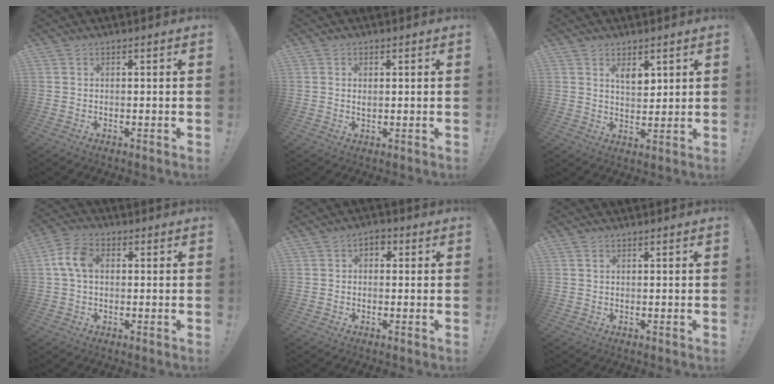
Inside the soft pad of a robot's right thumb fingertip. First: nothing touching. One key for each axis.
{"total": 1.0, "fx": 0.3, "fy": 0.6, "fz": 0.7, "tx": -0.014, "ty": 0.003, "tz": 0.004}
{"total": 5.2, "fx": 3.1, "fy": 2.5, "fz": 3.4, "tx": -0.049, "ty": -0.019, "tz": 0.051}
{"total": 8.1, "fx": 0.9, "fy": 5.4, "fz": 6.0, "tx": -0.117, "ty": 0.015, "tz": 0.020}
{"total": 2.8, "fx": -0.5, "fy": 2.2, "fz": 1.6, "tx": -0.014, "ty": 0.003, "tz": -0.012}
{"total": 0.7, "fx": 0.4, "fy": 0.5, "fz": 0.3, "tx": -0.007, "ty": 0.001, "tz": 0.009}